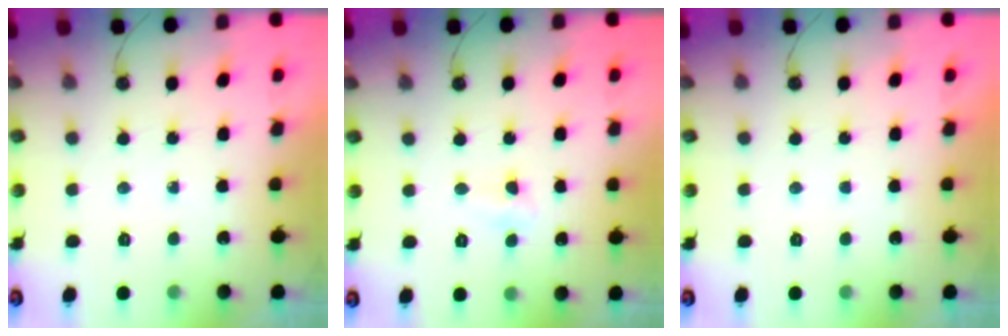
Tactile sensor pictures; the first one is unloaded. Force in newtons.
{"total": 4.0, "press": 3.6, "slide": 1.7}
{"total": 0.0}